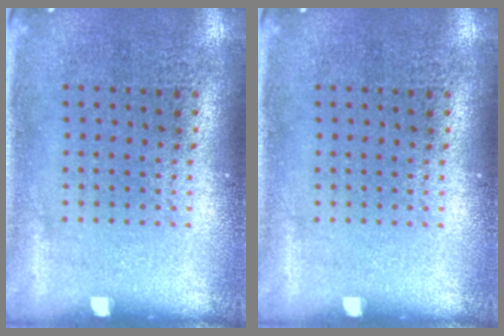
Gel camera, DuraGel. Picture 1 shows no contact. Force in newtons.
{"total": 0.0}